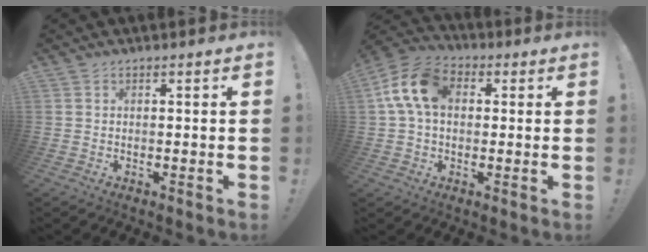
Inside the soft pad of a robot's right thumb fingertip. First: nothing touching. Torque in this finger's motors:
{"motor_torque": [0.30, 0.24, 1.13, -0.03, 0.06]}